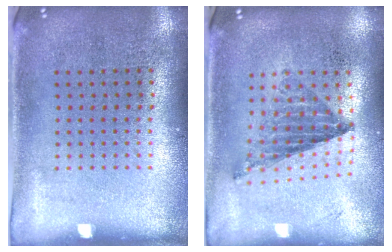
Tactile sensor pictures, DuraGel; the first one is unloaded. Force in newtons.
{"total": 0.8, "press": 0.8, "slide": 0.1}